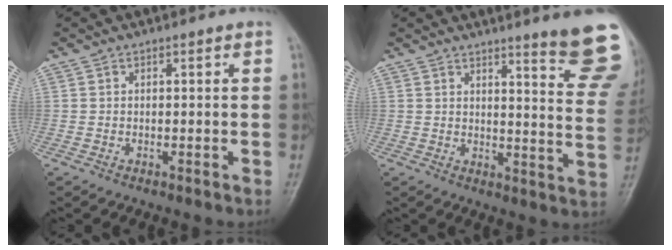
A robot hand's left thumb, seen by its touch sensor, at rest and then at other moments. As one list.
[{"total": 14.7, "force": [10.9, 1.2, 9.7], "torque": [-0.094, -0.090, 0.123]}]